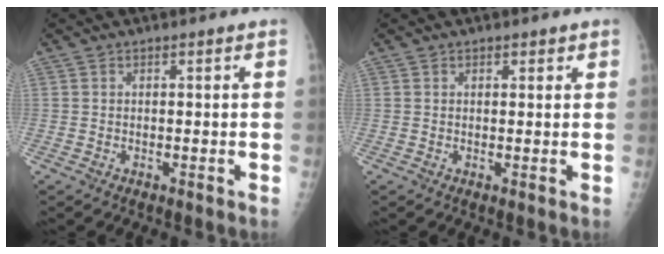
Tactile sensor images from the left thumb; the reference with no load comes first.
{"total": 1.1, "force": [0.7, 0.7, 0.4], "torque": [0.009, -0.003, 0.005]}